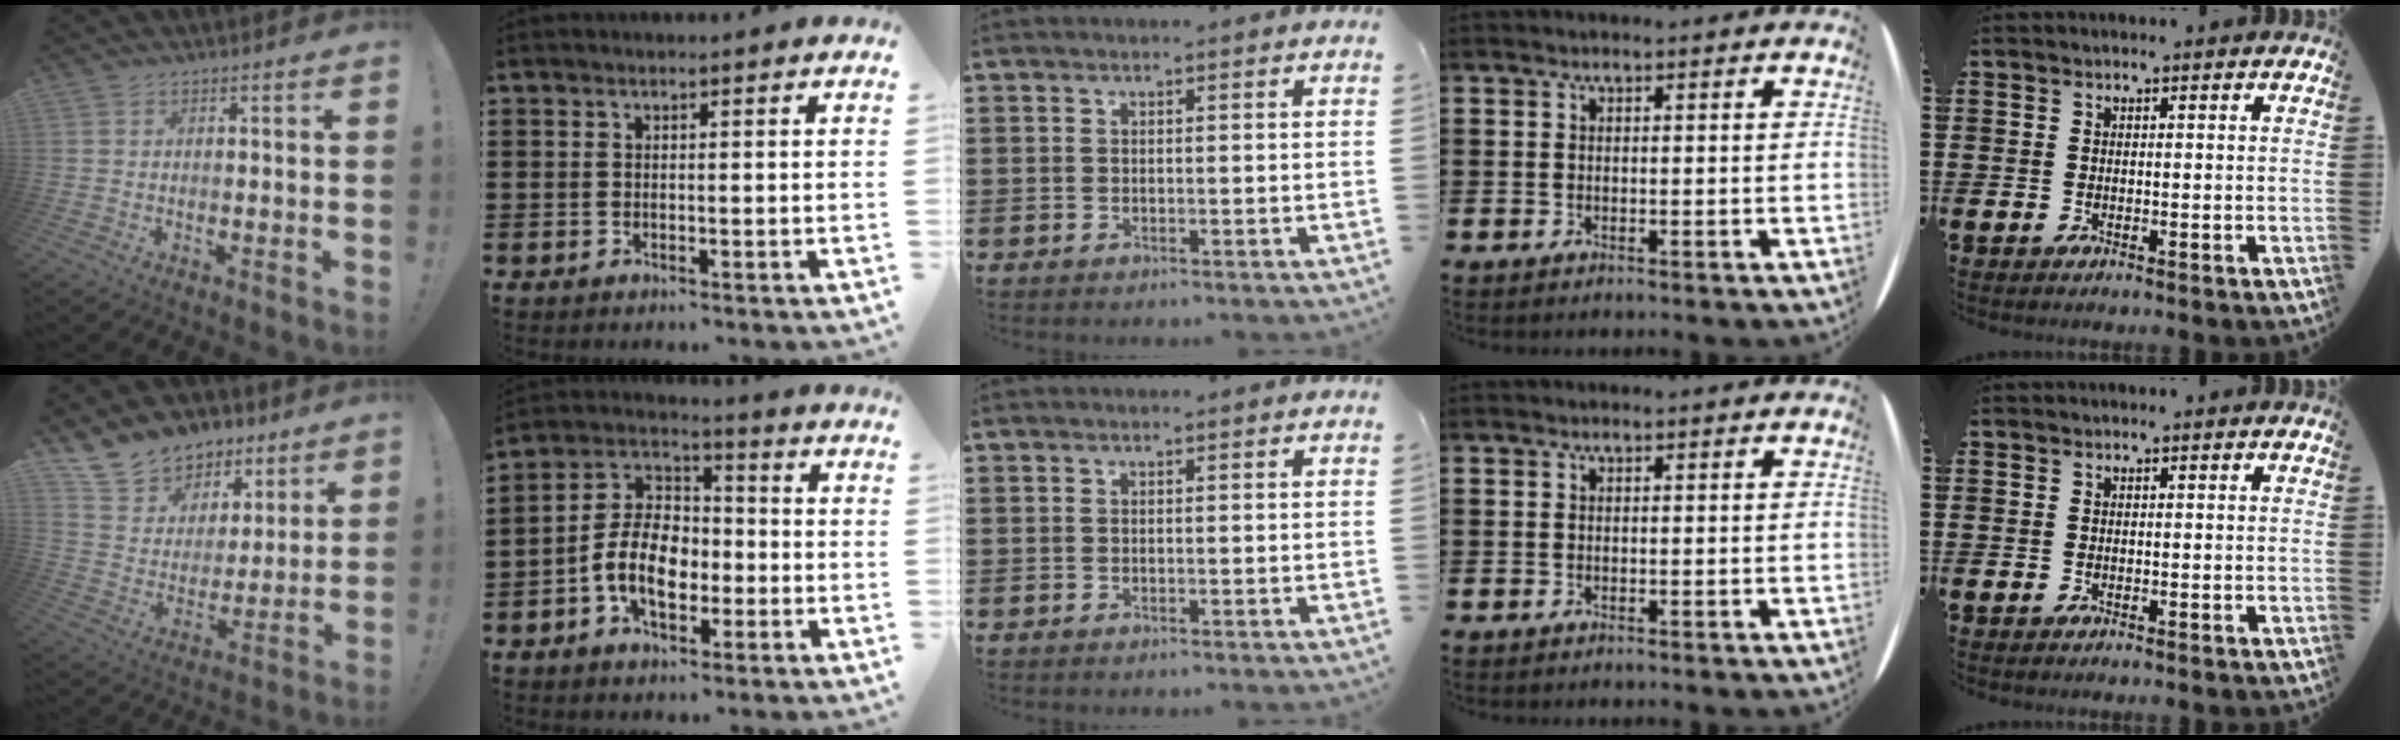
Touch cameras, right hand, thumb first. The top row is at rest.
{"thumb": {"total": 11.5, "force": [8.5, 7.6, 1.8], "torque": [-0.039, -0.066, 0.165]}, "index": {"total": 9.9, "force": [-3.1, 6.1, 7.1], "torque": [-0.167, 0.007, -0.062]}}